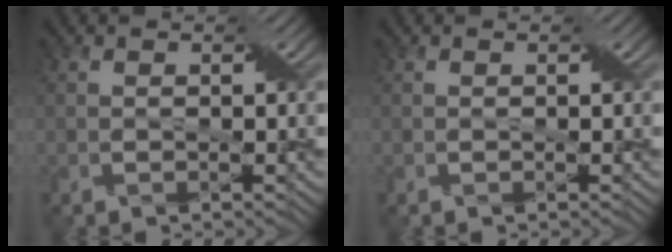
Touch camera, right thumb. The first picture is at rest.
{"total": 0.0}